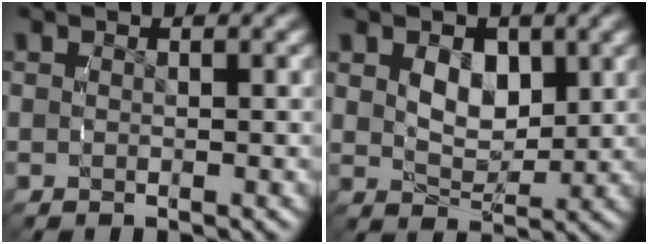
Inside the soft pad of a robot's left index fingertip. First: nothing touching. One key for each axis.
{"total": 3.2, "fx": 1.0, "fy": 1.8, "fz": 2.4, "tx": -0.032, "ty": -0.009, "tz": 0.022}